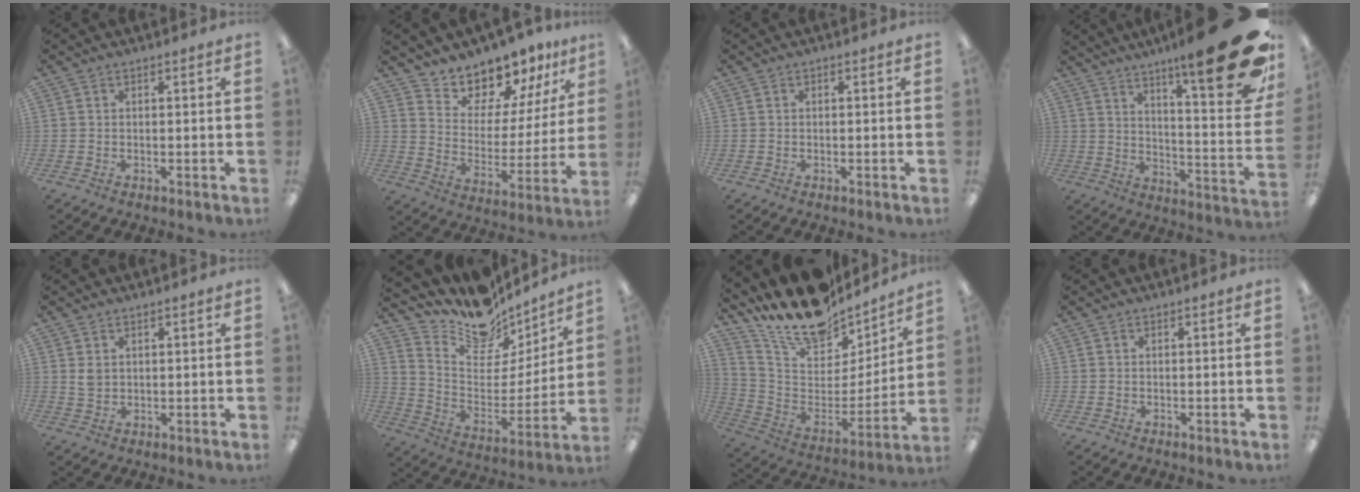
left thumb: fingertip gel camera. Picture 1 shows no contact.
{"total": 11.9, "force": [11.2, 4.0, 0.1], "torque": [-0.014, -0.117, 0.210]}
{"total": 0.0}
{"total": 22.7, "force": [14.0, 3.8, 17.5], "torque": [-0.242, -0.103, 0.217]}
{"total": 2.2, "force": [1.3, 1.5, 0.9], "torque": [-0.022, 0.001, 0.025]}
{"total": 13.9, "force": [11.9, 6.5, 3.2], "torque": [-0.070, -0.107, 0.211]}
{"total": 17.0, "force": [14.4, 6.4, 6.4], "torque": [-0.133, -0.118, 0.257]}
{"total": 0.0}